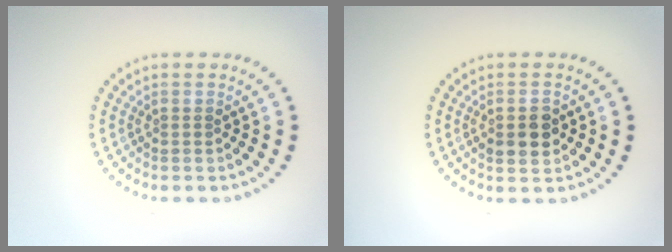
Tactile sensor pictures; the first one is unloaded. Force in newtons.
{"total": 2.4, "press": 2.4, "slide": 0.2}